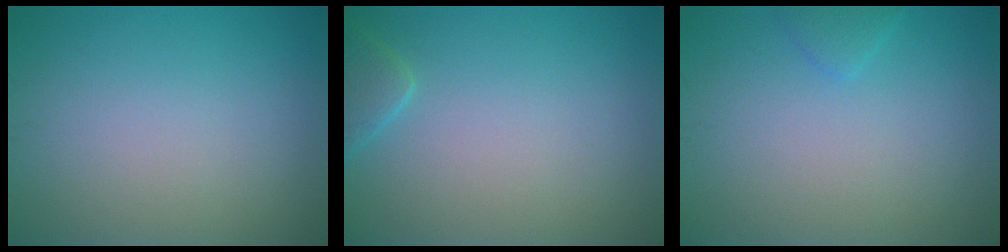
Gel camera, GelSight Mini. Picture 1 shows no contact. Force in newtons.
{"total": 1.9, "press": 1.9, "slide": 0.2}
{"total": 1.0, "press": 1.0, "slide": 0.1}